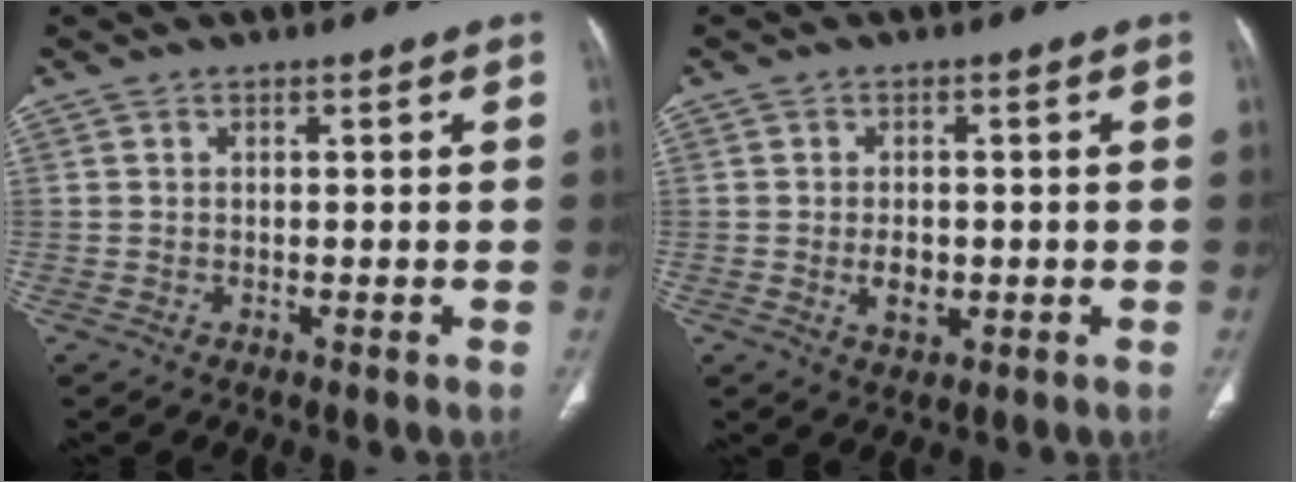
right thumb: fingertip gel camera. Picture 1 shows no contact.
{"total": 3.8, "force": [-0.5, 2.4, 2.9], "torque": [-0.042, -0.002, -0.005]}